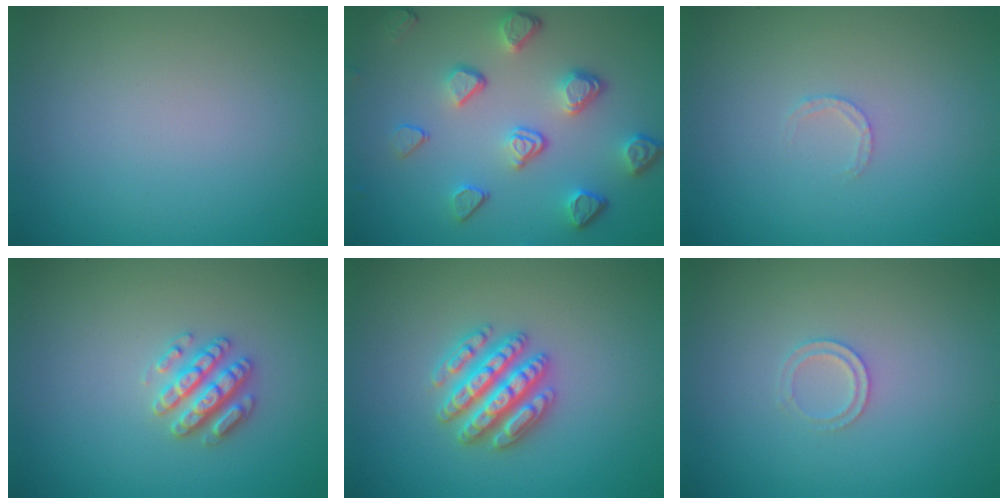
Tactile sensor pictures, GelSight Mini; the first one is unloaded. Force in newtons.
{"total": 5.3, "press": 3.8, "slide": 3.7}
{"total": 0.9, "press": 0.9, "slide": 0.2}
{"total": 2.8, "press": 2.8, "slide": 0.3}
{"total": 4.8, "press": 4.7, "slide": 0.8}
{"total": 1.2, "press": 1.2, "slide": 0.2}